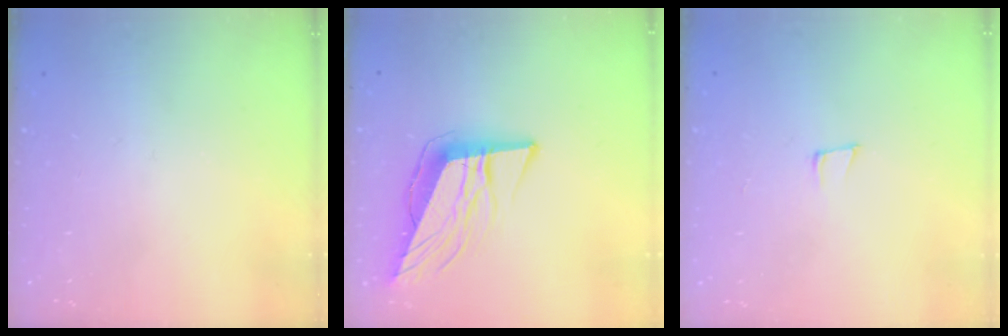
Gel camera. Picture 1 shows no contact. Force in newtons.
{"total": 12.4, "press": 11.9, "slide": 3.6}
{"total": 6.7, "press": 5.8, "slide": 3.2}